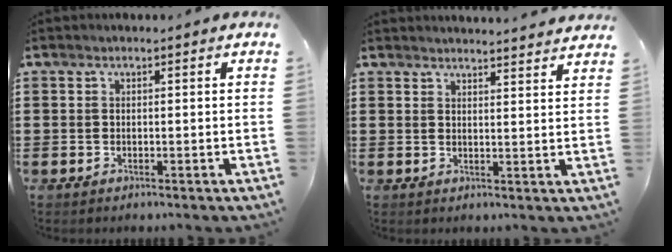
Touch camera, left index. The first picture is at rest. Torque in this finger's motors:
{"motor_torque": [0.72, -0.49, 0.36, 0.09]}